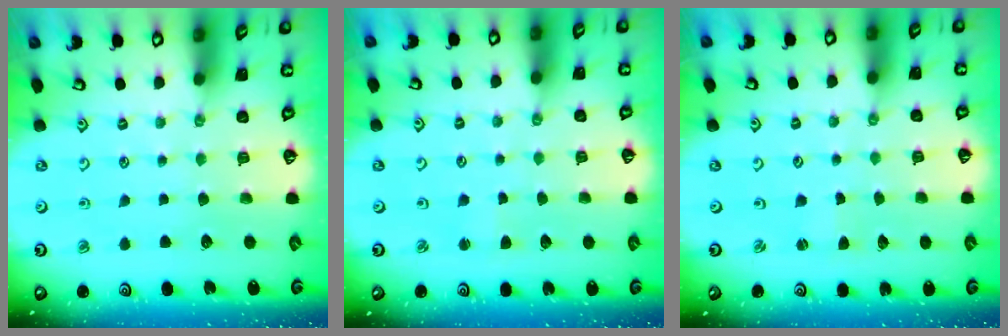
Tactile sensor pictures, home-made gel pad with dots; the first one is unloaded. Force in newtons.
{"total": 1.4, "press": 1.3, "slide": 0.3}
{"total": 0.0}